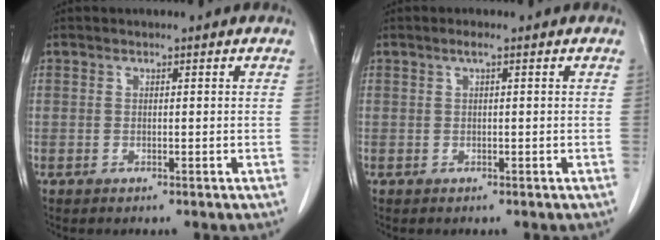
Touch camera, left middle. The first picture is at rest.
{"total": 0.9, "force": [0.4, 0.0, 0.8], "torque": [-0.016, 0.004, 0.006]}